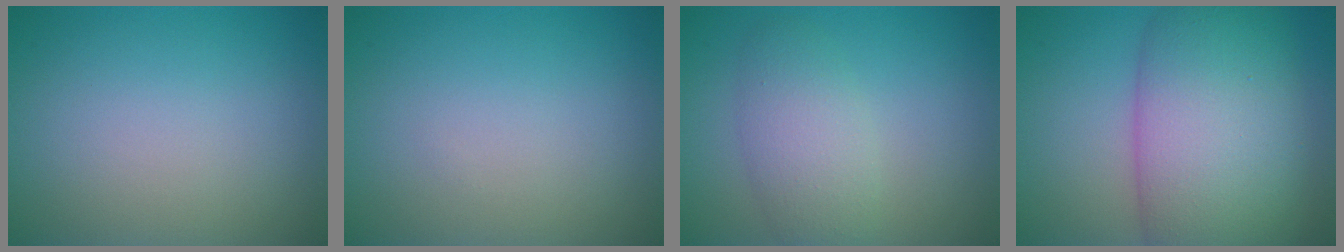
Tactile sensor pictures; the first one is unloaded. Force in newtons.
{"total": 0.0}
{"total": 3.7, "press": 3.7, "slide": 0.2}
{"total": 12.8, "press": 12.8, "slide": 0.4}